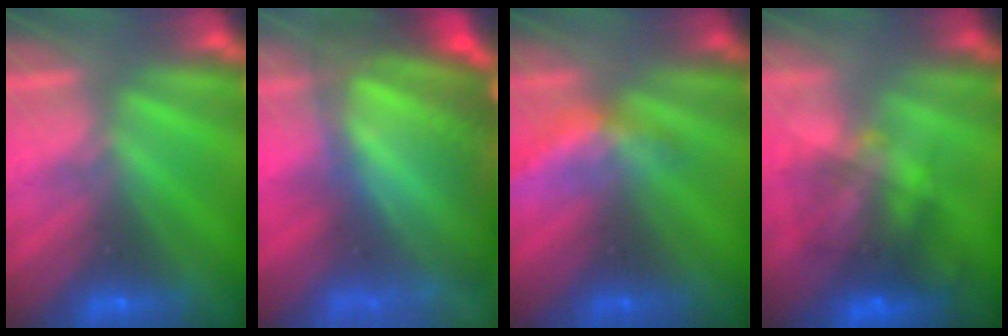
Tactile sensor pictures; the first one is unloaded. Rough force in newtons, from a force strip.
{"total": 8.6}
{"total": 2.1}
{"total": 6.9}